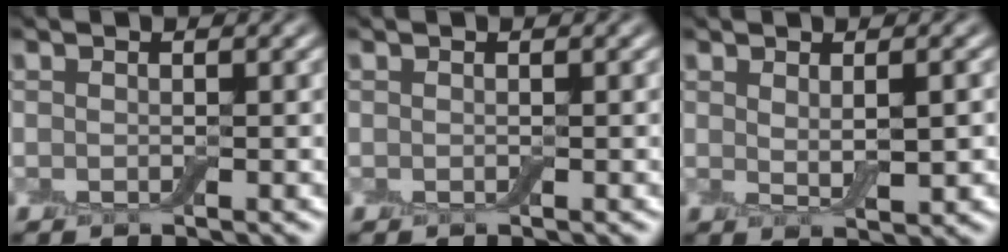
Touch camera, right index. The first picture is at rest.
{"total": 0.0}
{"total": 2.4, "force": [0.6, 0.6, 2.2], "torque": [-0.041, -0.004, 0.013]}